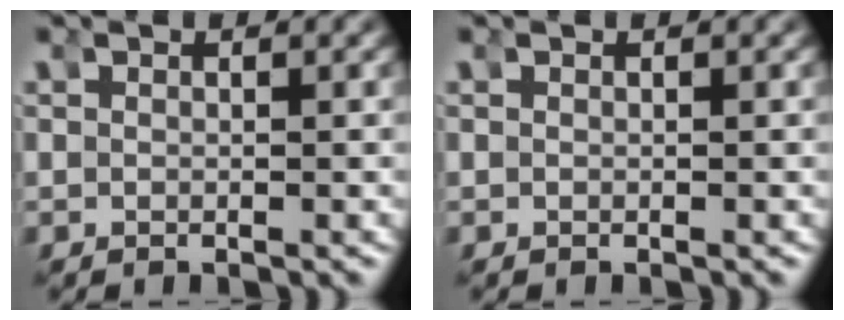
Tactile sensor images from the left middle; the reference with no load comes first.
{"total": 0.0}